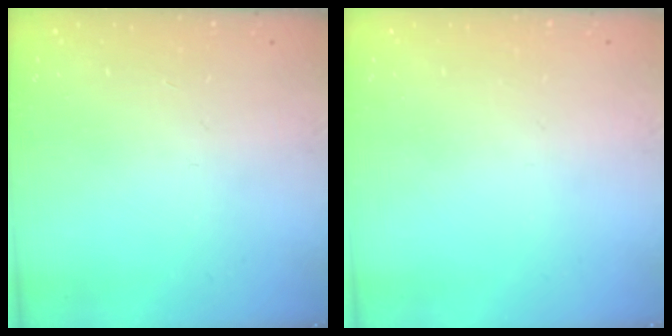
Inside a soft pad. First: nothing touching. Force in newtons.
{"total": 0.0}